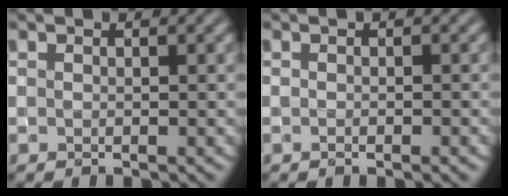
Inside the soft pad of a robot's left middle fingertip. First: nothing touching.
{"total": 1.2, "force": [-0.6, 0.3, 1.0], "torque": [-0.008, -0.002, -0.005]}